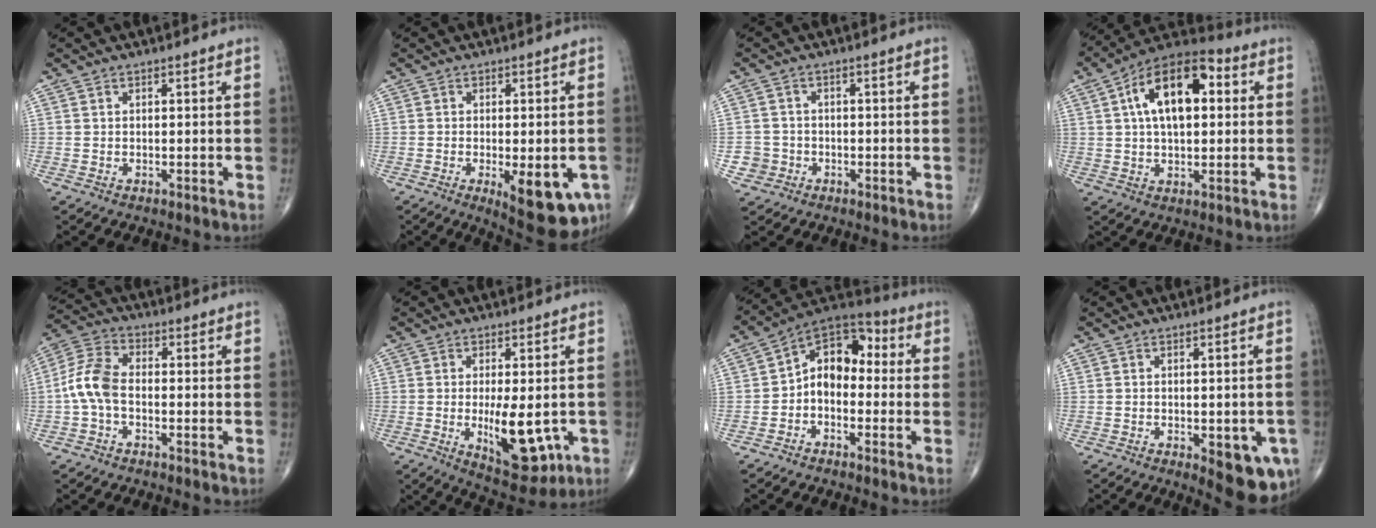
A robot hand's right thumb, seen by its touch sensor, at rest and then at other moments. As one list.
[{"total": 11.7, "force": [-4.3, 4.3, 10.0], "torque": [-0.120, -0.008, -0.048]}, {"total": 3.3, "force": [-1.2, 3.1, -0.1], "torque": [0.015, 0.012, -0.025]}, {"total": 15.9, "force": [3.4, 8.2, 13.1], "torque": [-0.202, 0.026, 0.047]}, {"total": 7.8, "force": [-1.4, 4.5, 6.3], "torque": [-0.137, 0.024, -0.039]}, {"total": 12.0, "force": [-2.4, 5.1, 10.6], "torque": [-0.140, -0.020, -0.022]}, {"total": 10.5, "force": [-1.1, 7.2, 7.5], "torque": [-0.080, 0.042, -0.041]}, {"total": 9.8, "force": [-3.4, 3.9, 8.3], "torque": [-0.081, -0.002, -0.033]}]